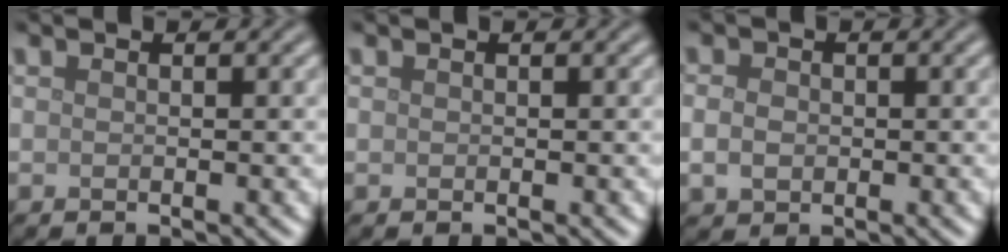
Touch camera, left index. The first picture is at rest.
{"total": 0.0}
{"total": 2.0, "force": [-0.1, 1.6, 1.2], "torque": [-0.023, 0.000, -0.006]}